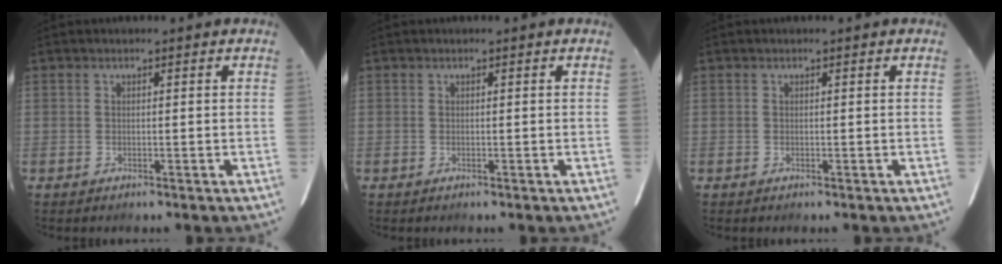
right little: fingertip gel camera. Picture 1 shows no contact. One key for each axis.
{"total": 0.0}
{"total": 0.0}